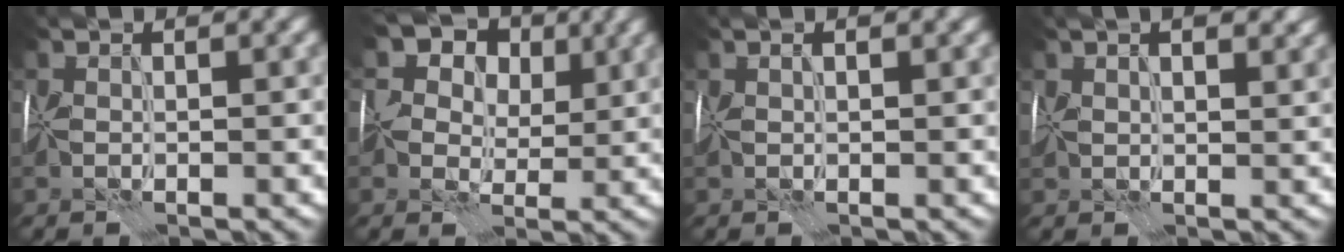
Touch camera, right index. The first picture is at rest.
{"total": 8.5, "force": [3.8, 6.3, 4.3], "torque": [-0.061, 0.017, 0.042]}
{"total": 1.4, "force": [0.6, 0.5, 1.2], "torque": [-0.021, 0.004, 0.011]}
{"total": 6.5, "force": [3.1, 3.7, 4.3], "torque": [-0.065, 0.020, 0.042]}